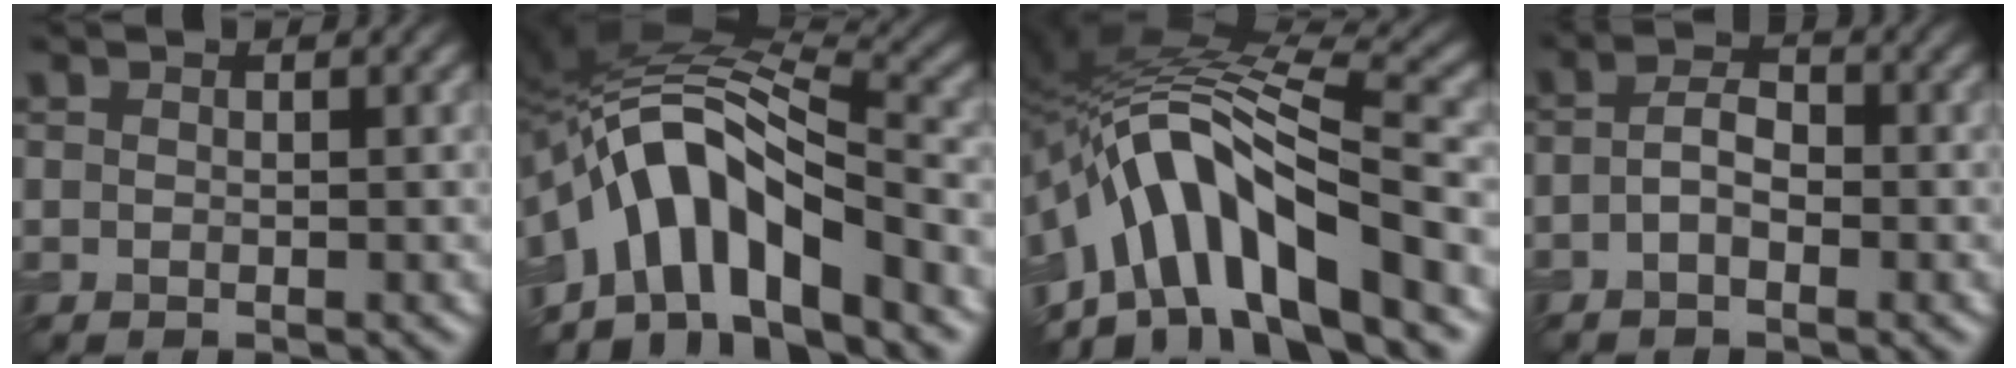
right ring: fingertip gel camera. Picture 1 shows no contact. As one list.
[{"total": 10.1, "force": [-5.1, 4.1, 7.7], "torque": [-0.117, 0.023, -0.102]}, {"total": 11.4, "force": [-5.9, 3.8, 9.0], "torque": [-0.139, 0.026, -0.112]}, {"total": 2.5, "force": [-1.0, 1.1, 2.0], "torque": [-0.039, 0.002, -0.027]}]